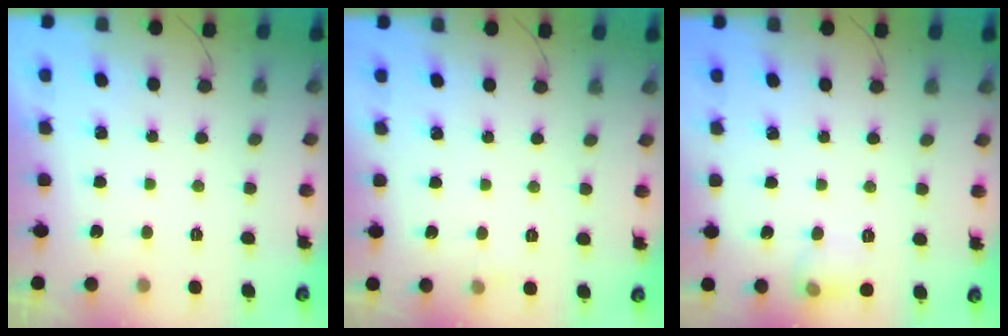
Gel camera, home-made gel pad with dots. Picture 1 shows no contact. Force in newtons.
{"total": 2.5, "press": 2.3, "slide": 1.1}
{"total": 6.2, "press": 6.1, "slide": 1.3}